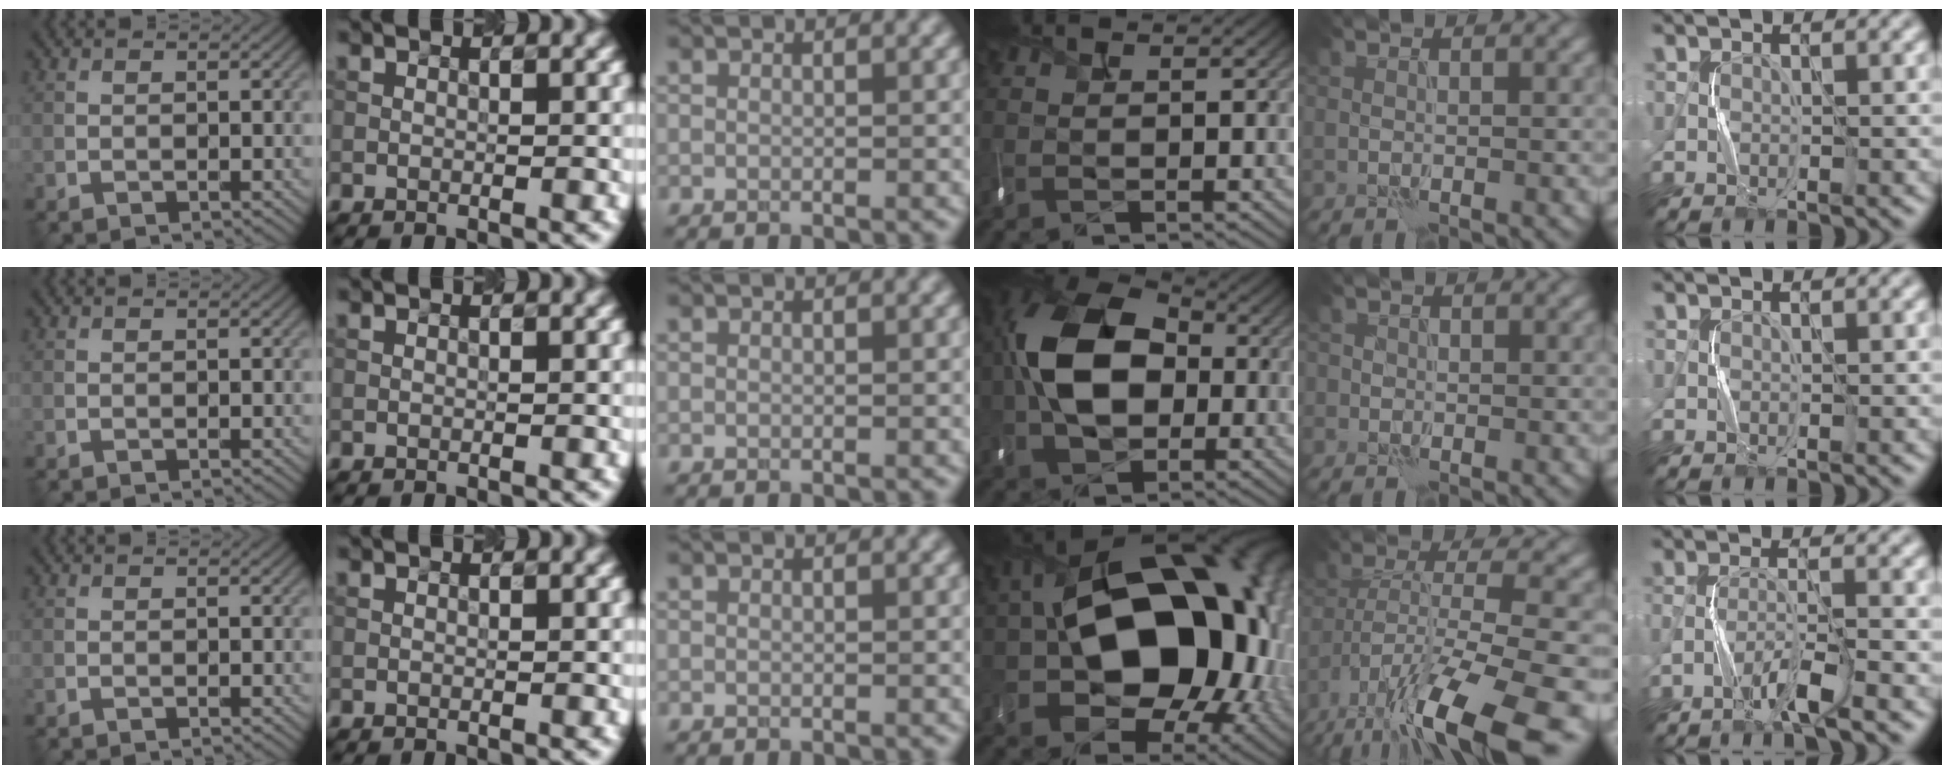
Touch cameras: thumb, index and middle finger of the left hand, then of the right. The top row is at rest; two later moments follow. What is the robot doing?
{"motion": "shake", "object": "tambourine"}